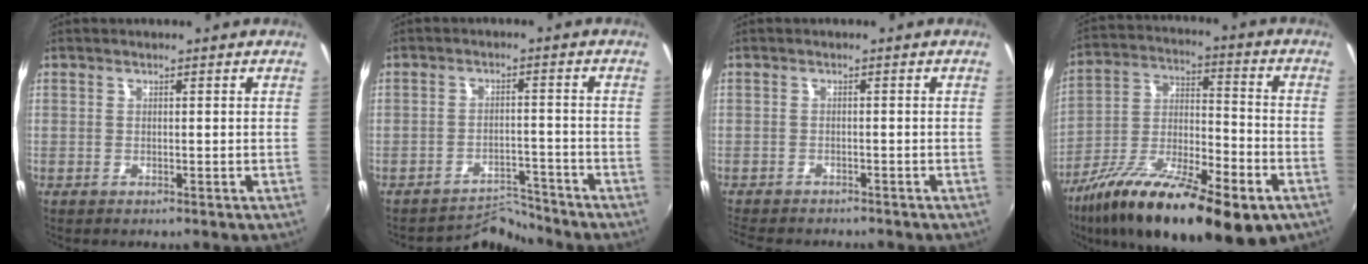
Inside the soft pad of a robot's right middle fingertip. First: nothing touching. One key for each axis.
{"total": 5.0, "fx": -4.8, "fy": -0.2, "fz": -1.4, "tx": 0.012, "ty": 0.017, "tz": -0.076}
{"total": 5.4, "fx": -4.9, "fy": 1.7, "fz": 1.6, "tx": -0.051, "ty": -0.013, "tz": -0.080}
{"total": 25.2, "fx": -14.4, "fy": 8.4, "fz": 18.8, "tx": -0.330, "ty": -0.030, "tz": -0.237}